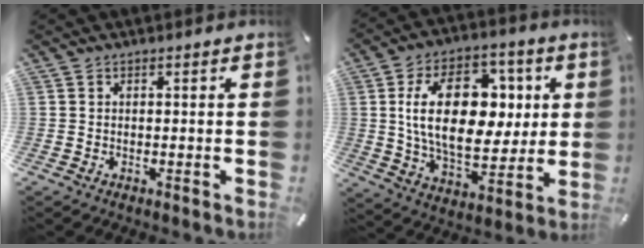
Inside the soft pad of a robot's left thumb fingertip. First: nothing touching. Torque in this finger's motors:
{"motor_torque": [1.01, 0.92, 2.22, -0.55, 0.71]}